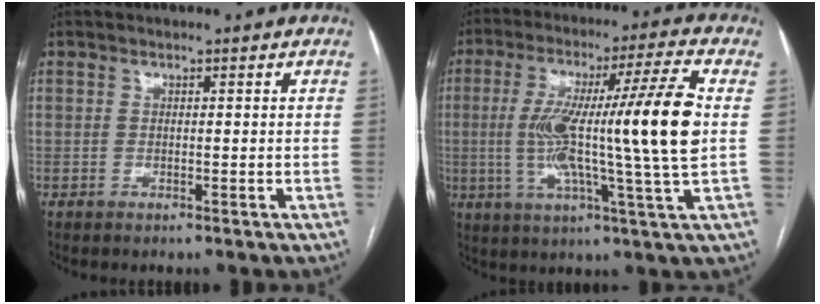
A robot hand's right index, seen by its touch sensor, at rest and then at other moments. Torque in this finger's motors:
{"motor_torque": [1.57, -0.57, 0.70, 0.21]}